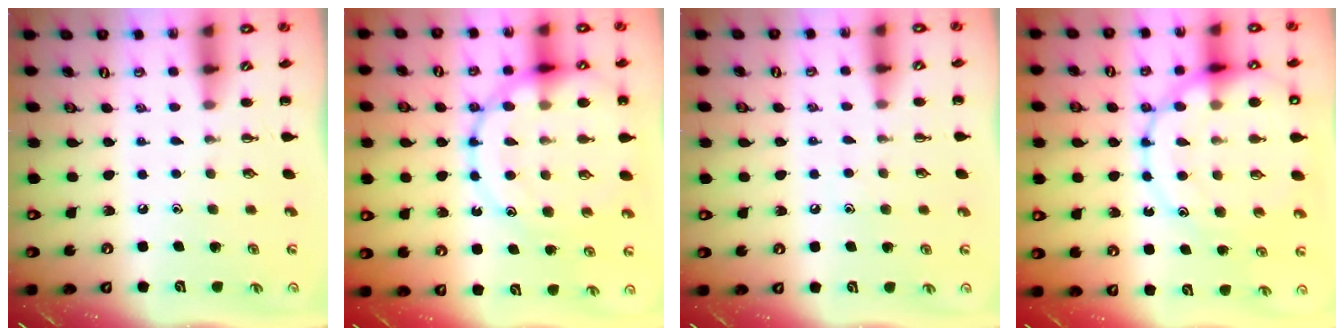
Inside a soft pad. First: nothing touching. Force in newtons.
{"total": 21.0, "press": 20.8, "slide": 2.9}
{"total": 5.7, "press": 5.5, "slide": 1.5}
{"total": 21.3, "press": 21.1, "slide": 2.9}